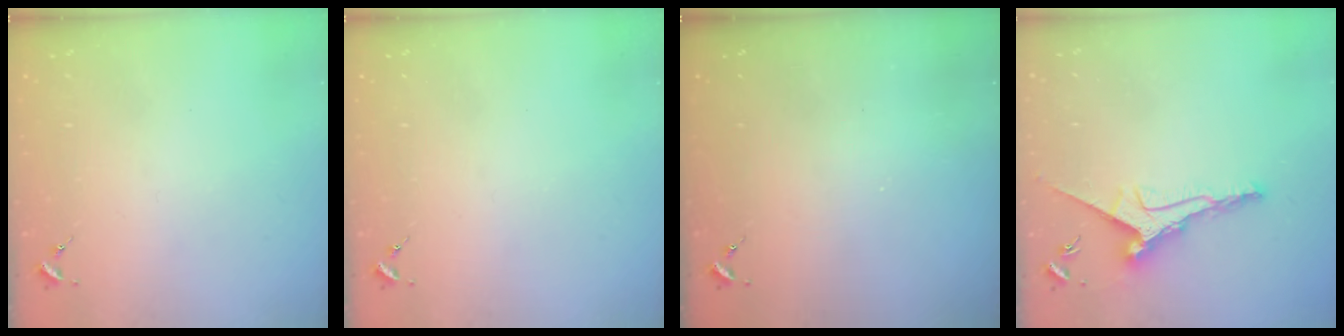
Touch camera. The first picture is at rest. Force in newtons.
{"total": 0.0}
{"total": 0.0}
{"total": 9.4, "press": 9.4, "slide": 0.3}